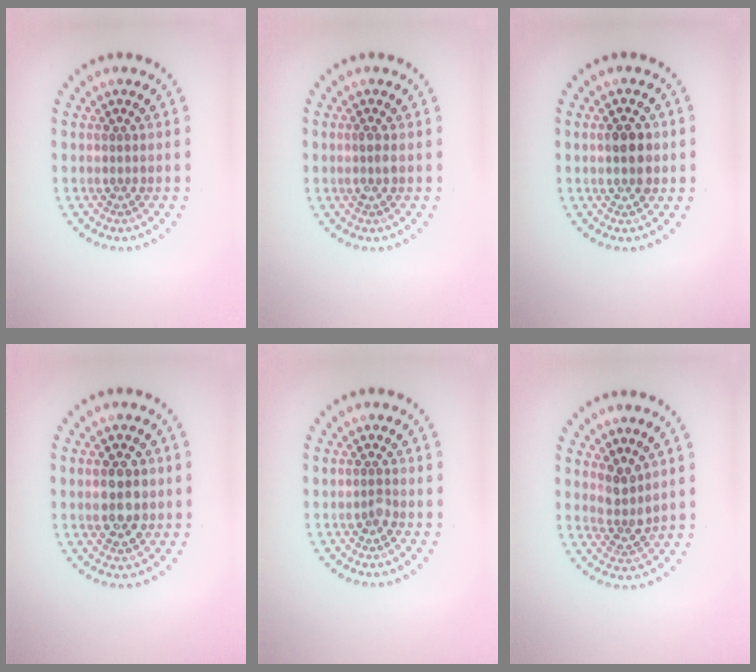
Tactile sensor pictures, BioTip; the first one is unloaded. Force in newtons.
{"total": 0.9, "press": 0.8, "slide": 0.5}
{"total": 2.8, "press": 2.8, "slide": 0.2}
{"total": 3.9, "press": 3.9, "slide": 0.3}
{"total": 0.8, "press": 0.6, "slide": 0.6}
{"total": 2.4, "press": 1.9, "slide": 1.5}